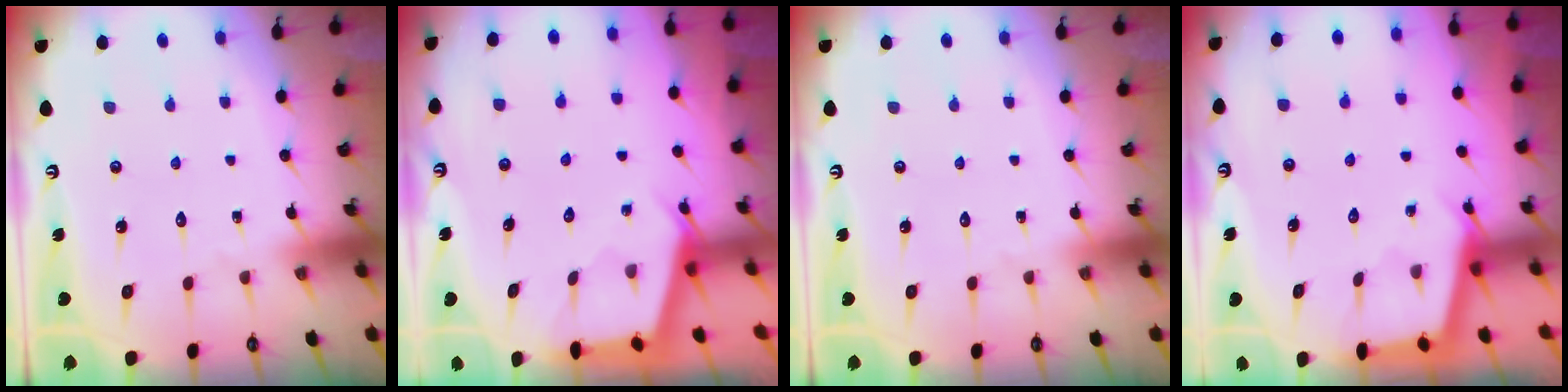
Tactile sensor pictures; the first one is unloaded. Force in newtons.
{"total": 2.6, "press": 2.6, "slide": 0.3}
{"total": 0.0}
{"total": 2.8, "press": 2.8, "slide": 0.3}